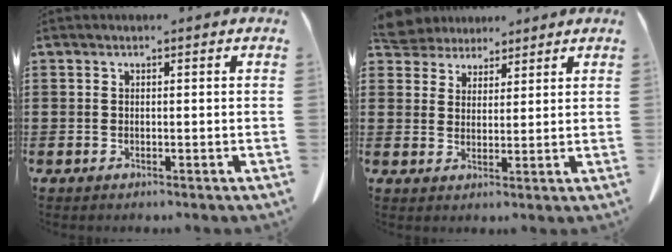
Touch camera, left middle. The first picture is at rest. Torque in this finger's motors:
{"motor_torque": [0.74, 0.26, 0.06, 0.01]}